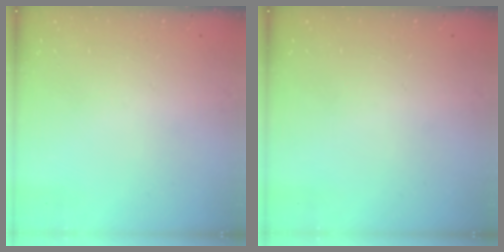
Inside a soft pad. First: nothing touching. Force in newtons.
{"total": 0.0}